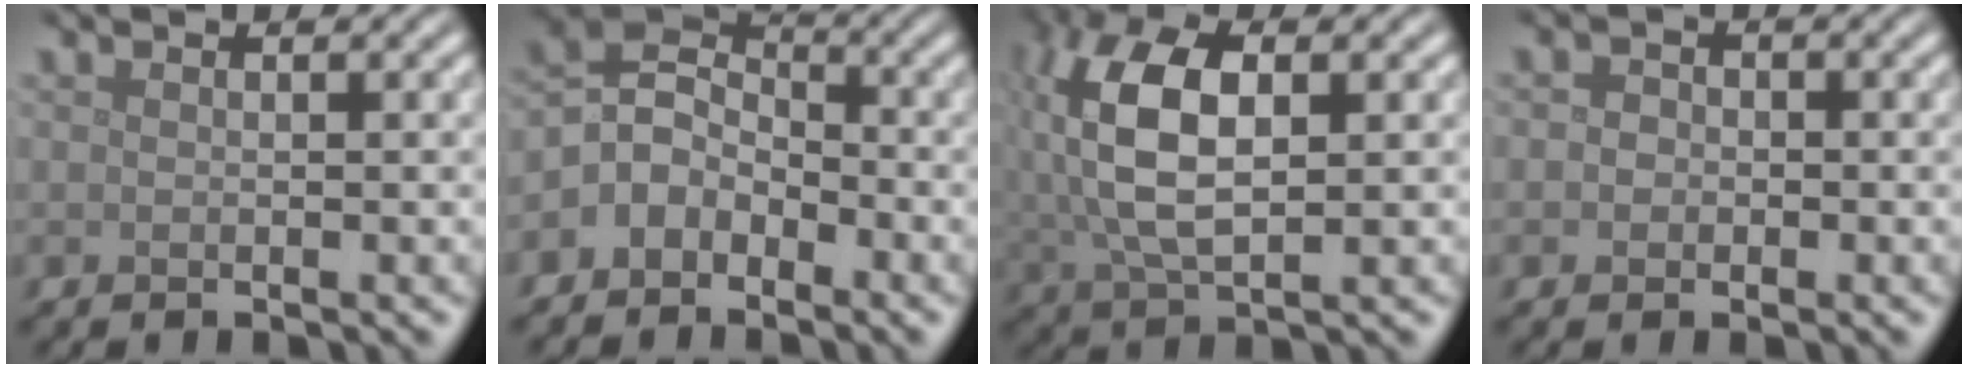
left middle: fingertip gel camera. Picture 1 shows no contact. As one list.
[{"total": 3.6, "force": [-1.9, 2.6, 1.5], "torque": [-0.028, 0.008, -0.050]}, {"total": 9.4, "force": [1.4, 4.9, 7.8], "torque": [-0.181, 0.010, 0.023]}, {"total": 1.4, "force": [-0.1, 1.3, 0.5], "torque": [0.002, 0.000, -0.012]}]